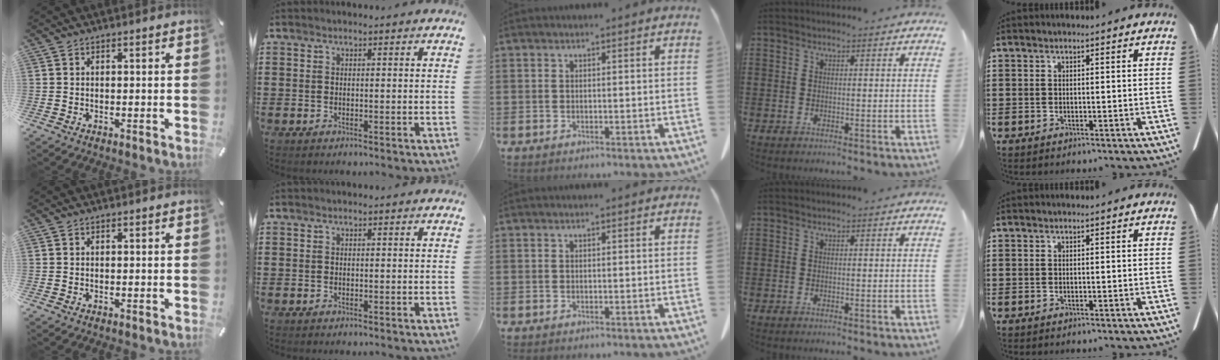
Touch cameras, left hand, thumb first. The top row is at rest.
{}